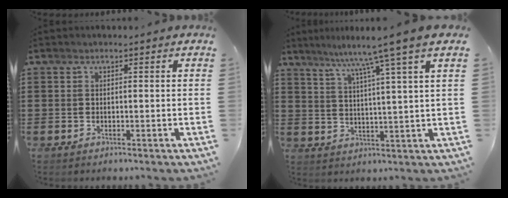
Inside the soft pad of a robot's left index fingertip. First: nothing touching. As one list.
[{"total": 8.5, "force": [6.2, -2.1, 5.4], "torque": [-0.129, -0.033, 0.093]}]